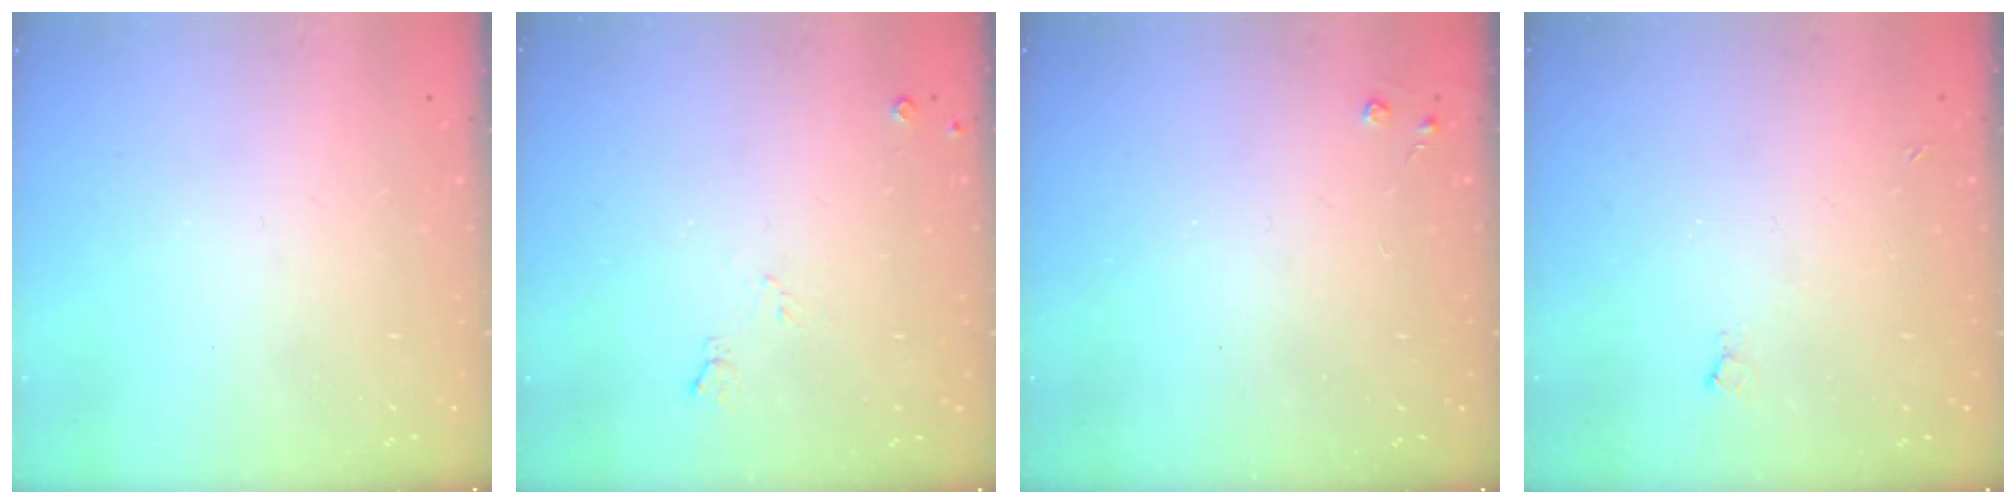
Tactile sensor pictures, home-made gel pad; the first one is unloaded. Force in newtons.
{"total": 5.0, "press": 5.0, "slide": 0.7}
{"total": 2.7, "press": 2.7, "slide": 0.4}
{"total": 2.5, "press": 2.4, "slide": 0.6}